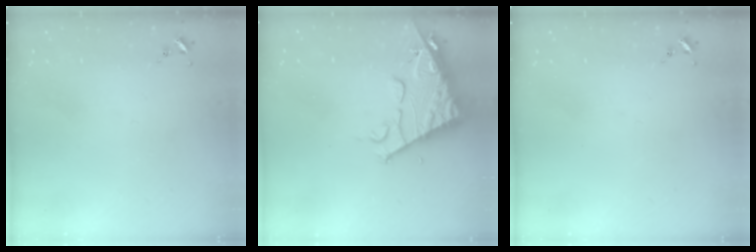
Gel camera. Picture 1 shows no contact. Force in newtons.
{"total": 12.3, "press": 12.2, "slide": 1.6}
{"total": 0.0}